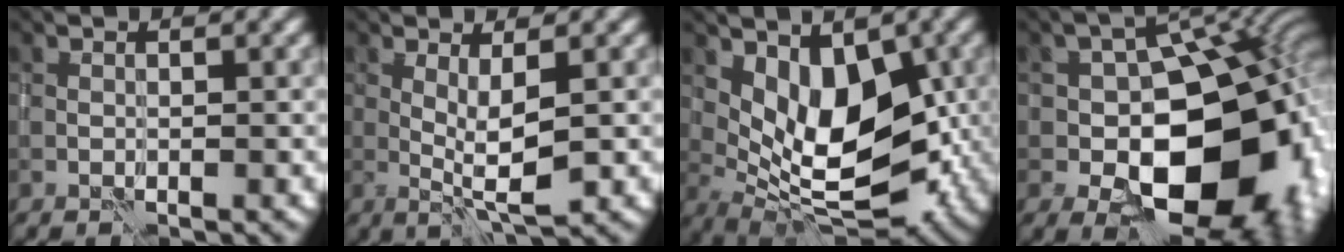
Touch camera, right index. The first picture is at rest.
{"total": 3.5, "force": [0.2, 0.5, 3.4], "torque": [-0.068, -0.007, 0.006]}
{"total": 8.9, "force": [1.0, 4.9, 7.3], "torque": [-0.116, -0.010, 0.019]}
{"total": 17.5, "force": [-3.5, 11.3, 12.9], "torque": [-0.116, -0.001, -0.035]}